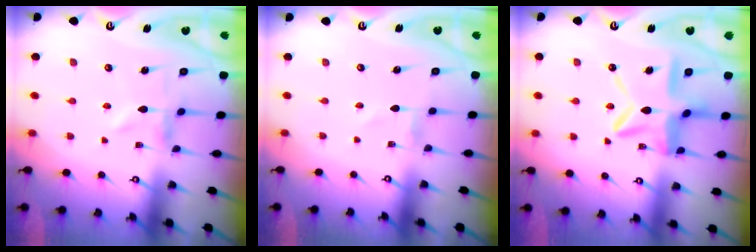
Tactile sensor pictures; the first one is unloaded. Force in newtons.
{"total": 0.0}
{"total": 13.6, "press": 13.5, "slide": 1.3}